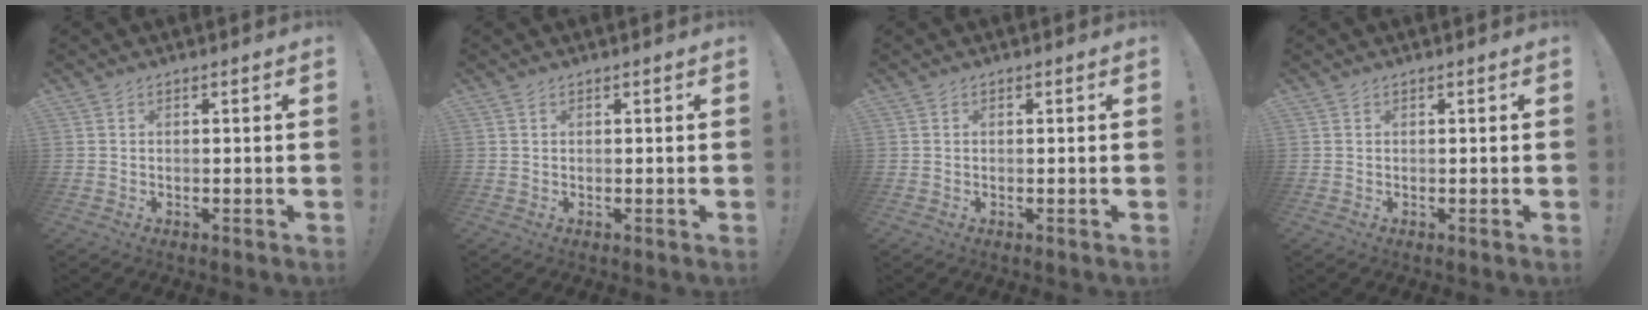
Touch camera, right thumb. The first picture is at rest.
{"total": 0.0}
{"total": 0.0}
{"total": 0.0}